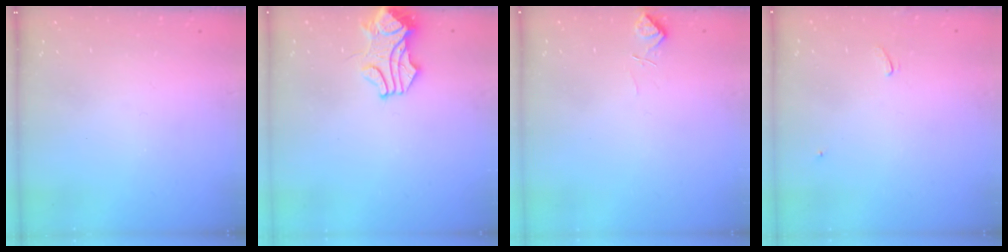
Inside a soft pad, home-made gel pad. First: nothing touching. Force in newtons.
{"total": 1.9, "press": 1.8, "slide": 0.8}
{"total": 1.5, "press": 1.3, "slide": 0.8}
{"total": 3.7, "press": 3.7, "slide": 0.4}